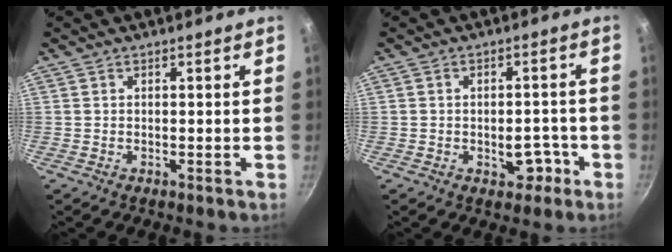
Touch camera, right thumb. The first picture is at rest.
{"total": 4.9, "force": [-2.0, 3.2, 3.2], "torque": [-0.012, 0.021, -0.023]}